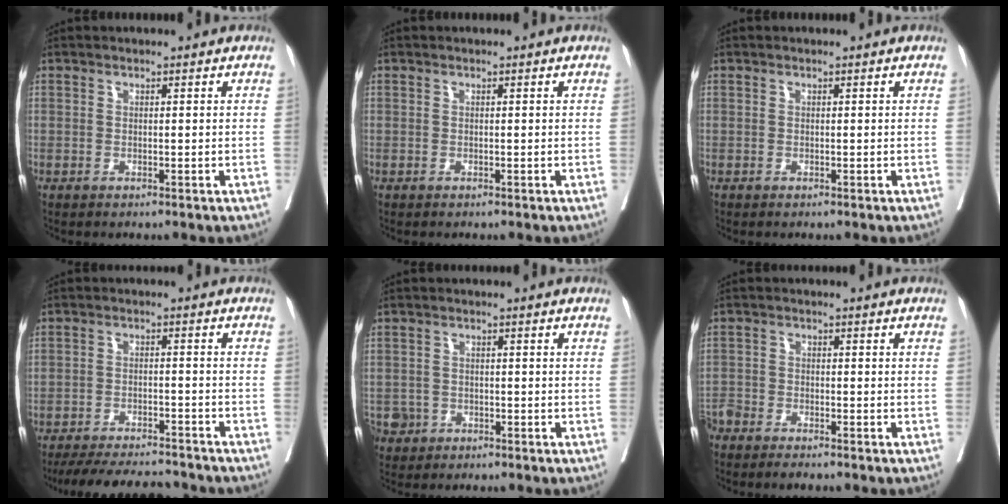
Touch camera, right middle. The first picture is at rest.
{"total": 0.0}
{"total": 0.0}
{"total": 13.8, "force": [-12.8, 2.5, 4.7], "torque": [-0.080, -0.003, -0.178]}
{"total": 3.1, "force": [-1.6, 2.6, 0.0], "torque": [0.002, 0.010, -0.030]}
{"total": 5.5, "force": [-5.0, 1.3, 2.0], "torque": [-0.030, -0.007, -0.088]}